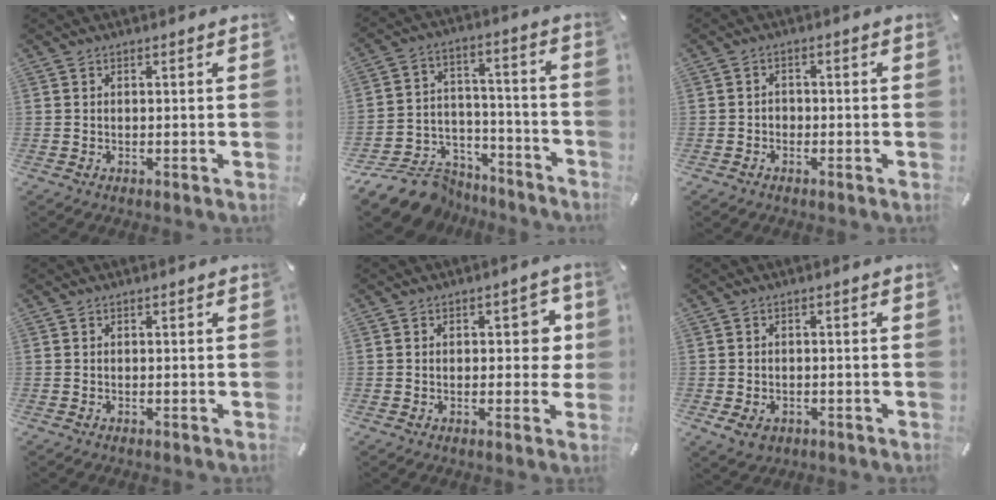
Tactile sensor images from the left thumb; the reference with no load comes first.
{"total": 12.8, "force": [-9.0, 8.3, 3.7], "torque": [-0.057, 0.052, -0.149]}
{"total": 2.2, "force": [-1.2, 1.7, 0.5], "torque": [-0.008, 0.011, -0.028]}
{"total": 0.0}
{"total": 6.5, "force": [0.9, 3.7, 5.3], "torque": [-0.055, -0.002, 0.005]}
{"total": 3.5, "force": [-1.7, 2.8, 1.4], "torque": [-0.035, 0.004, -0.033]}